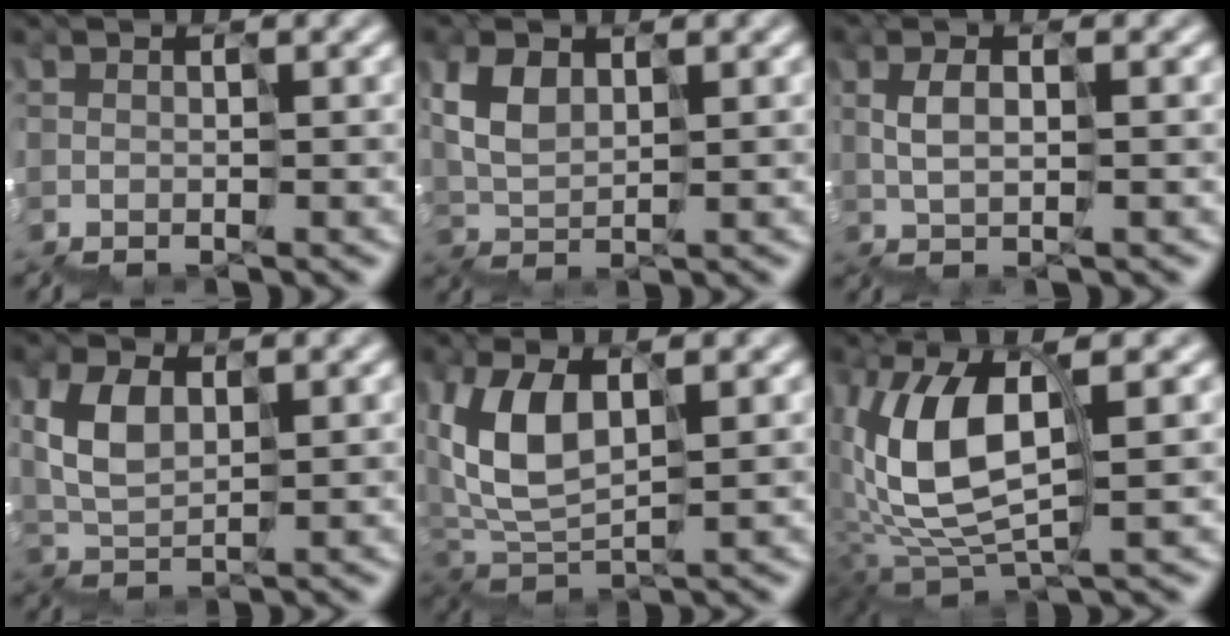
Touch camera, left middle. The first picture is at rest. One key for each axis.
{"total": 2.1, "fx": 1.6, "fy": 1.0, "fz": 0.9, "tx": -0.054, "ty": 0.020, "tz": 0.032}
{"total": 1.2, "fx": 0.5, "fy": 0.1, "fz": 1.0, "tx": -0.041, "ty": 0.012, "tz": 0.010}
{"total": 2.1, "fx": 1.8, "fy": 0.9, "fz": 0.6, "tx": -0.045, "ty": 0.018, "tz": 0.038}
{"total": 4.1, "fx": 2.2, "fy": 2.4, "fz": 2.5, "tx": -0.085, "ty": 0.018, "tz": 0.042}
{"total": 7.1, "fx": 1.5, "fy": 3.4, "fz": 6.1, "tx": -0.160, "ty": 0.016, "tz": 0.025}